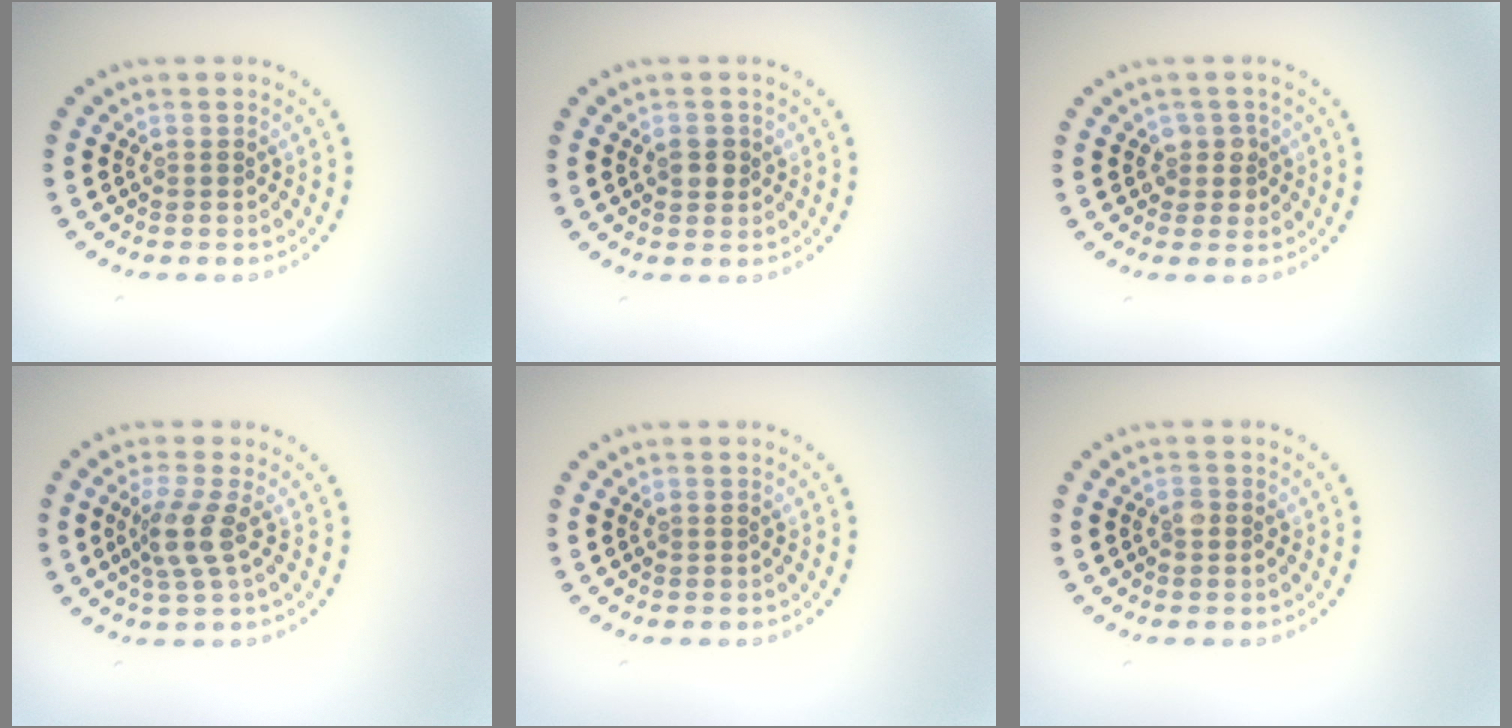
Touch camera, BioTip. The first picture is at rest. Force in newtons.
{"total": 1.5, "press": 1.5, "slide": 0.3}
{"total": 1.7, "press": 1.5, "slide": 0.8}
{"total": 2.7, "press": 2.0, "slide": 1.8}
{"total": 0.0}
{"total": 0.6, "press": 0.5, "slide": 0.3}